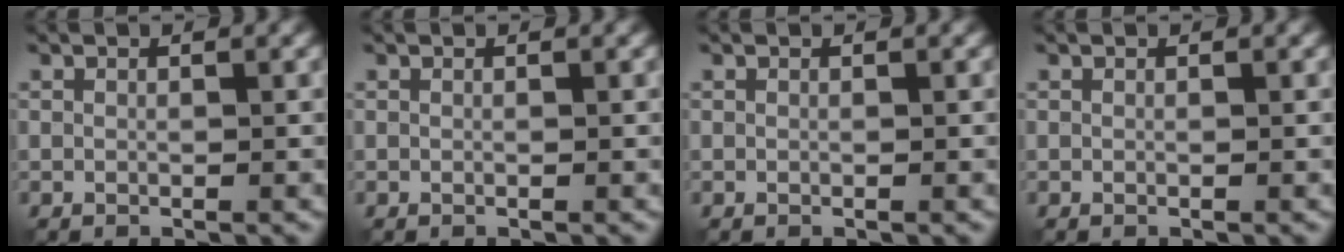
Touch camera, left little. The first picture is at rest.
{"total": 0.0}
{"total": 0.0}
{"total": 0.0}